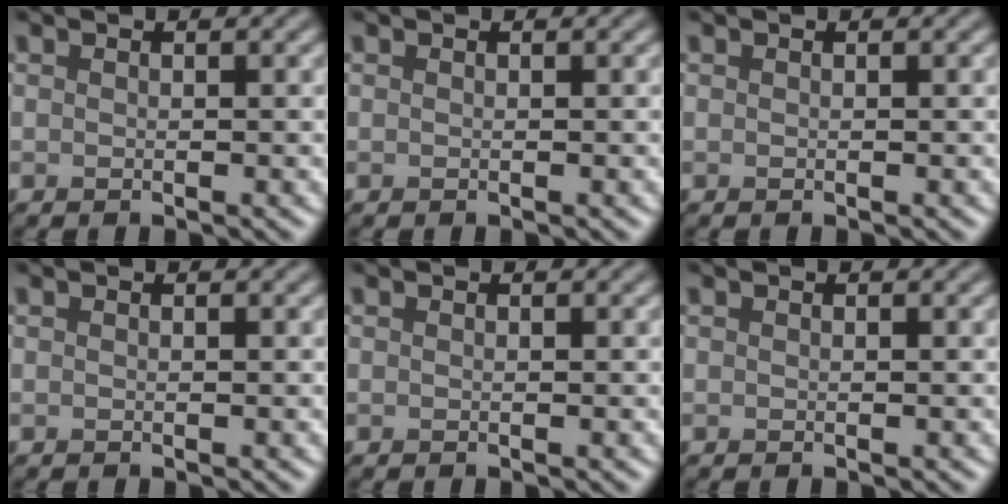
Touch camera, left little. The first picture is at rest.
{"total": 0.0}
{"total": 0.0}
{"total": 0.0}
{"total": 0.0}
{"total": 0.0}